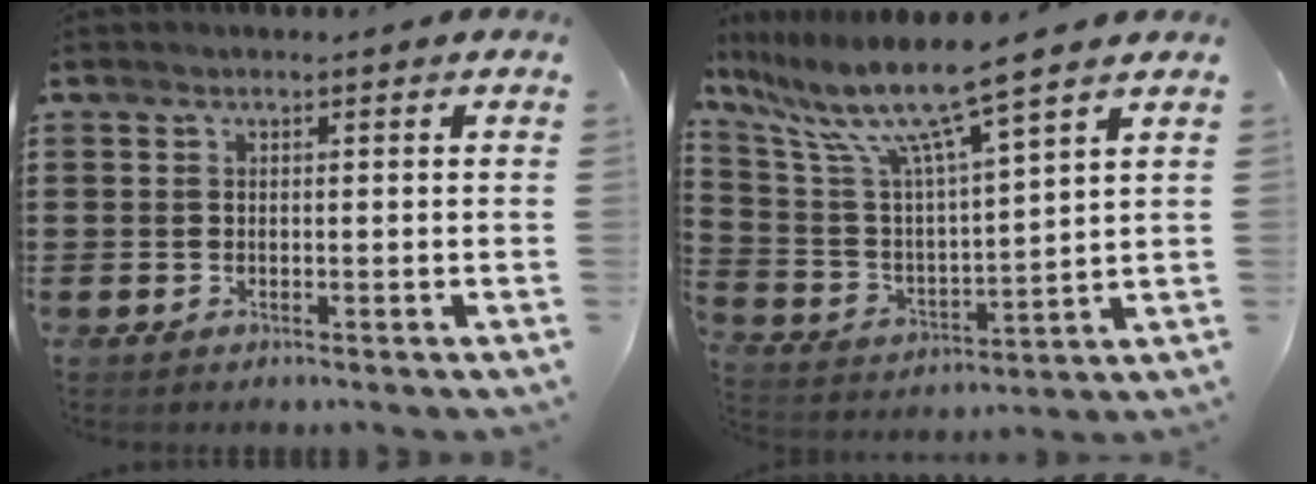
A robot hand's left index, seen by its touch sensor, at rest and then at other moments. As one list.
[{"total": 10.2, "force": [7.9, -0.1, 6.5], "torque": [-0.157, -0.050, 0.128]}]